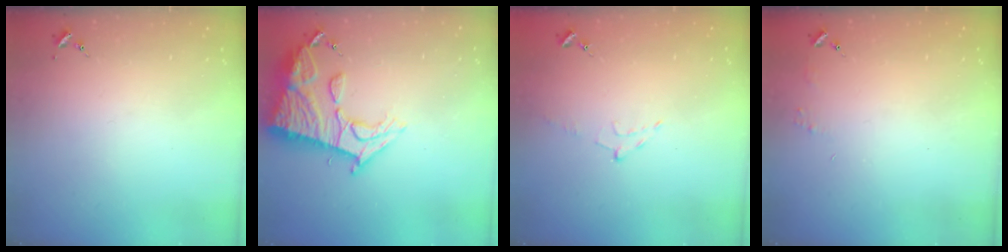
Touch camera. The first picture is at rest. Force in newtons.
{"total": 15.6, "press": 15.6, "slide": 1.3}
{"total": 5.3, "press": 5.3, "slide": 0.6}
{"total": 4.3, "press": 4.3, "slide": 0.5}